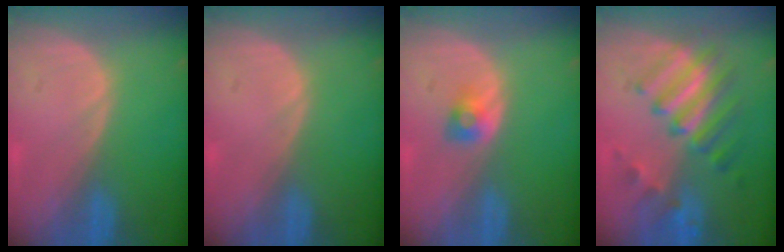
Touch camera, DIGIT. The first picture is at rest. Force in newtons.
{"total": 0.0}
{"total": 2.3, "press": 2.2, "slide": 0.5}
{"total": 8.0, "press": 7.9, "slide": 1.3}